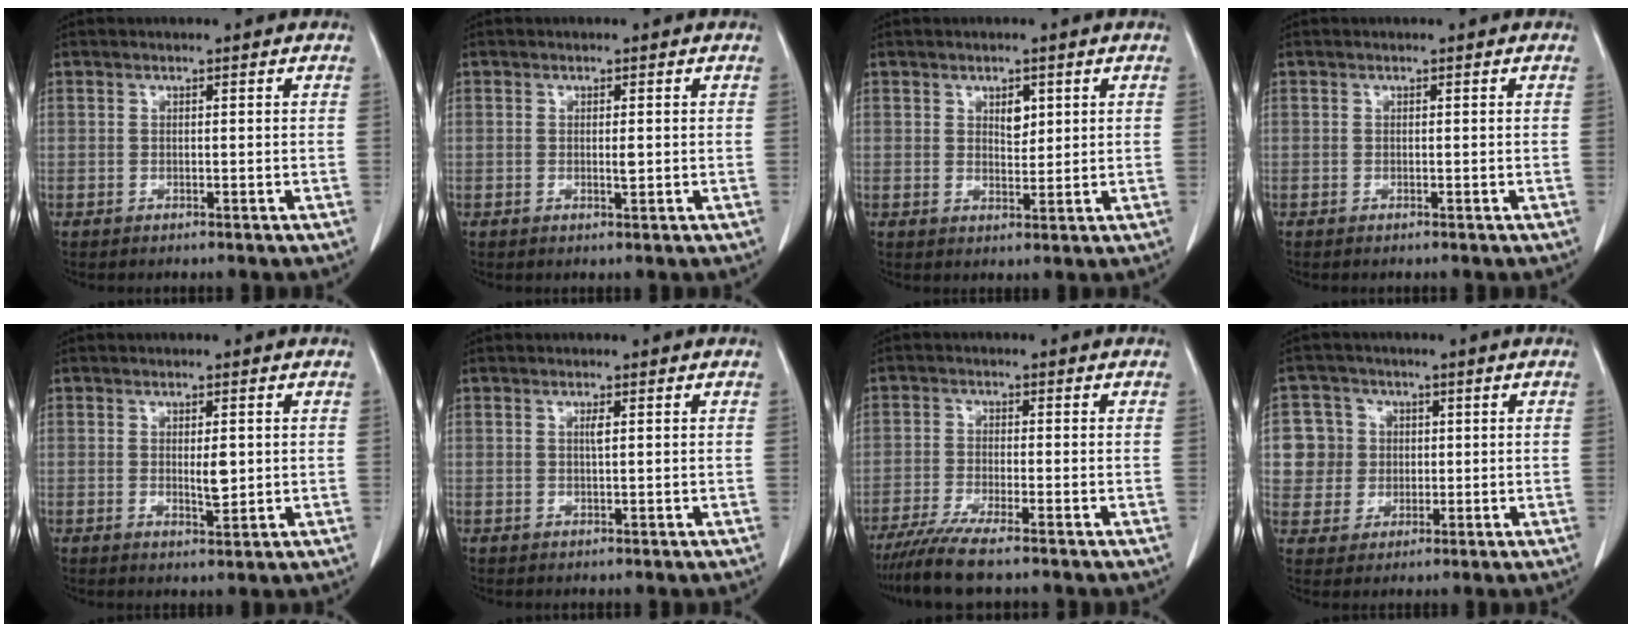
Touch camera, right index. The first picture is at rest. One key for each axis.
{"total": 1.1, "fx": 0.1, "fy": 0.3, "fz": 1.1, "tx": -0.018, "ty": -0.003, "tz": 0.002}
{"total": 2.7, "fx": 1.2, "fy": 1.4, "fz": 1.9, "tx": -0.027, "ty": -0.004, "tz": 0.020}
{"total": 0.0}
{"total": 2.9, "fx": 0.3, "fy": 0.9, "fz": 2.7, "tx": -0.044, "ty": -0.005, "tz": 0.006}
{"total": 1.0, "fx": 0.3, "fy": 0.0, "fz": 1.0, "tx": -0.020, "ty": 0.000, "tz": 0.005}
{"total": 6.4, "fx": -5.2, "fy": -0.4, "fz": 3.7, "tx": -0.061, "ty": -0.018, "tz": -0.090}
{"total": 6.9, "fx": 1.1, "fy": 6.8, "fz": 0.7, "tx": -0.013, "ty": 0.018, "tz": 0.027}